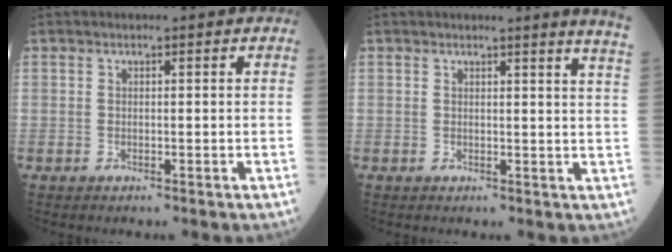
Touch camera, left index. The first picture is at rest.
{"total": 6.2, "force": [5.6, -1.3, 2.3], "torque": [-0.020, -0.044, 0.036]}